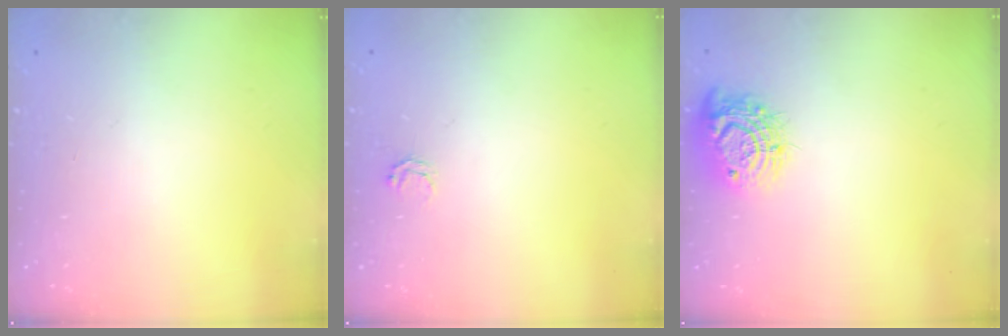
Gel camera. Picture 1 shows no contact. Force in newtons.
{"total": 2.5, "press": 2.5, "slide": 0.2}
{"total": 12.3, "press": 12.3, "slide": 0.9}